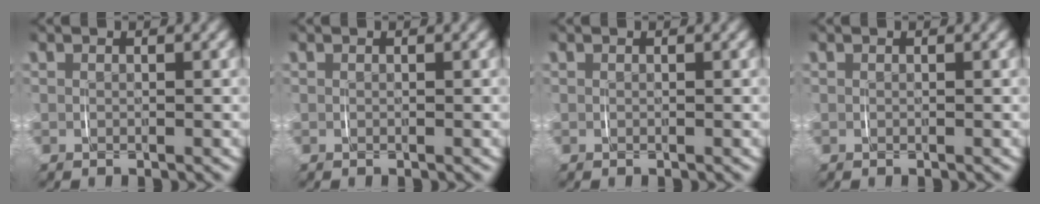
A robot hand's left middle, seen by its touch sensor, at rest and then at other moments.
{"total": 0.0}
{"total": 0.0}
{"total": 0.0}